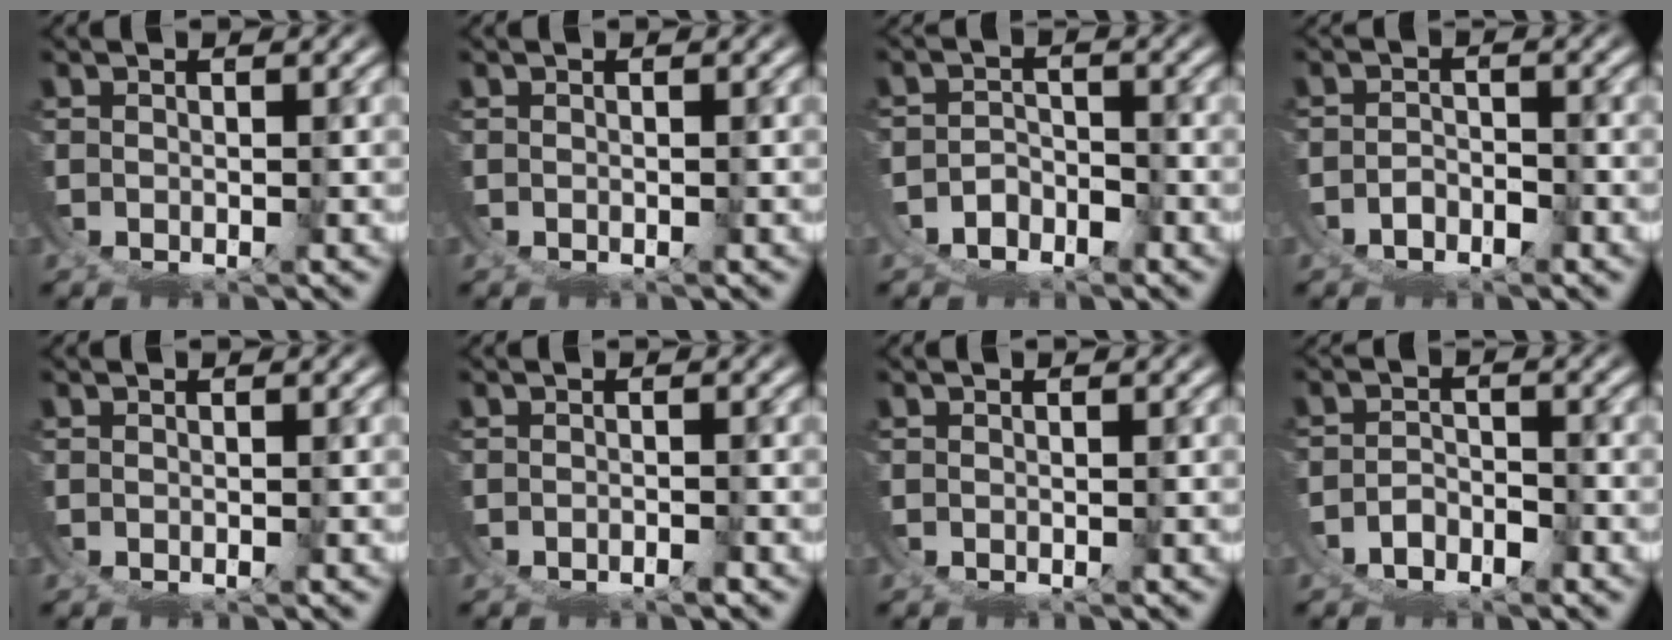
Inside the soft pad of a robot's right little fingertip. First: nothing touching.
{"total": 0.0}
{"total": 4.7, "force": [-1.8, 4.4, 0.0], "torque": [-0.022, -0.016, -0.037]}
{"total": 3.4, "force": [-1.5, 3.0, 0.2], "torque": [-0.019, -0.015, -0.026]}
{"total": 0.0}
{"total": 1.3, "force": [-1.2, 0.3, 0.1], "torque": [0.000, -0.003, -0.019]}
{"total": 0.0}
{"total": 4.5, "force": [-1.9, 4.1, 0.4], "torque": [-0.029, -0.016, -0.035]}